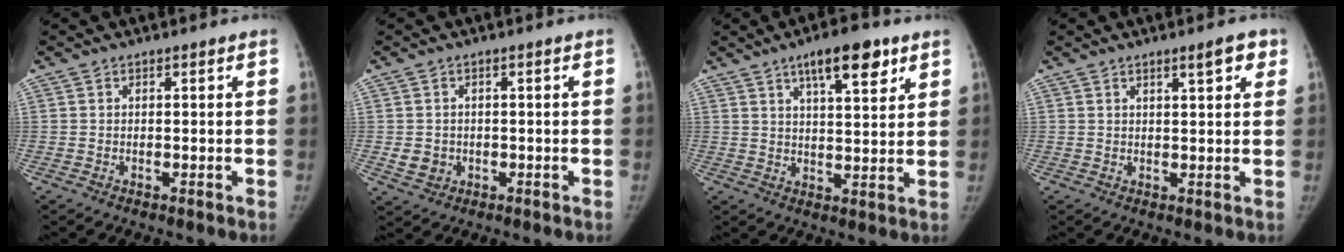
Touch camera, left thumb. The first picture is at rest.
{"total": 3.2, "force": [-0.6, 2.9, 1.3], "torque": [-0.009, 0.003, -0.002]}
{"total": 10.4, "force": [6.1, 3.4, 7.7], "torque": [-0.095, -0.027, 0.092]}
{"total": 4.1, "force": [2.3, 1.0, 3.2], "torque": [-0.034, -0.009, 0.032]}